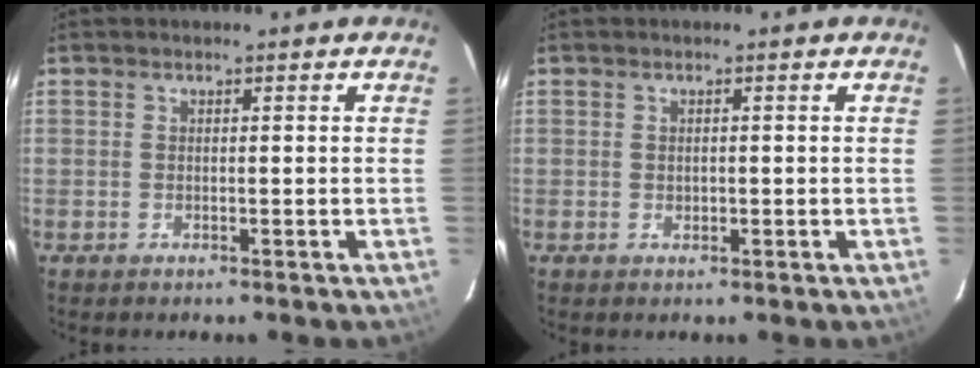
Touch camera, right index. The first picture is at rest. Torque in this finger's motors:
{"motor_torque": [-0.15, 0.05, -0.08, -0.01]}